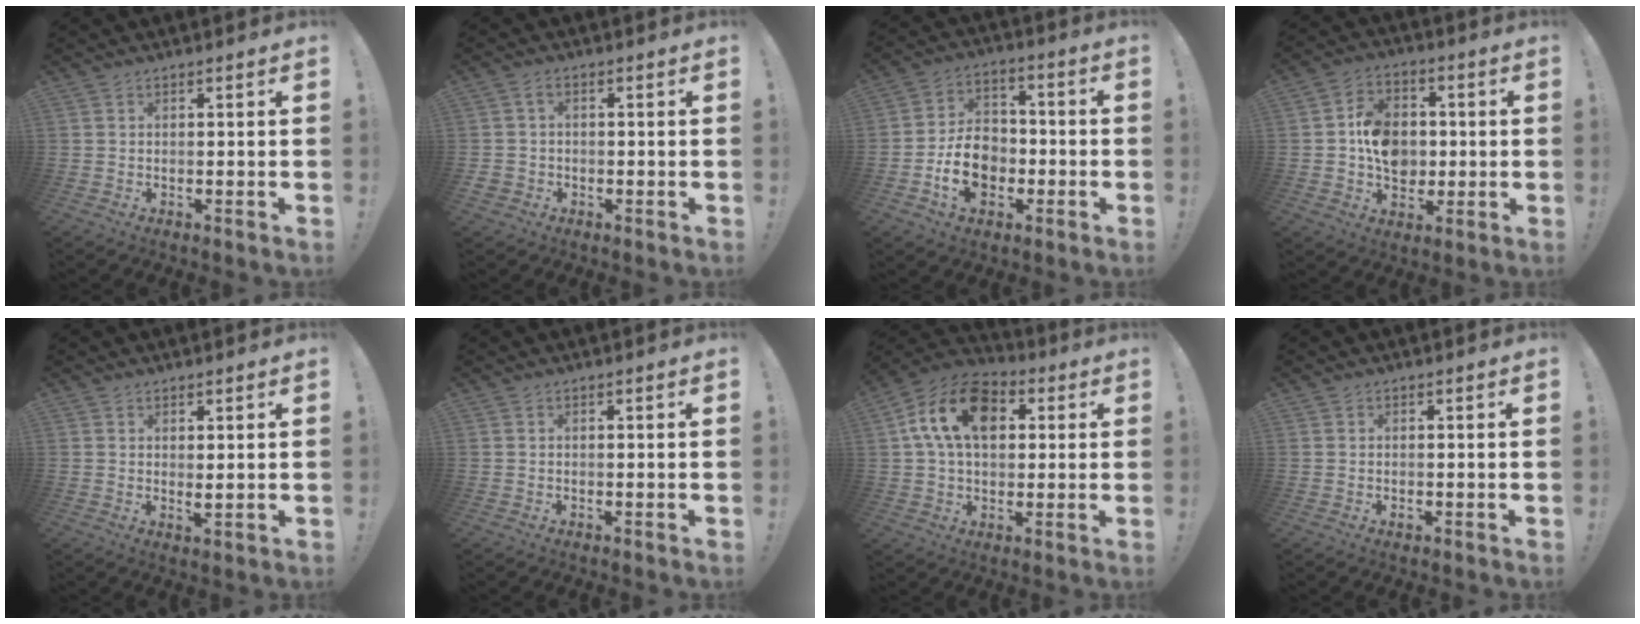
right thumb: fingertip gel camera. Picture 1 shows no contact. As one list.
[{"total": 2.5, "force": [-0.4, 2.2, 1.1], "torque": [-0.025, 0.004, -0.005]}, {"total": 12.8, "force": [-4.3, 9.8, 7.0], "torque": [-0.122, 0.032, -0.071]}, {"total": 12.6, "force": [-0.6, 10.5, 7.0], "torque": [-0.110, 0.015, -0.003]}, {"total": 1.8, "force": [1.3, 0.5, 1.2], "torque": [-0.013, -0.015, 0.022]}, {"total": 0.0}, {"total": 17.2, "force": [5.1, 11.3, 11.9], "torque": [-0.197, 0.001, 0.094]}, {"total": 0.5, "force": [-0.3, 0.5, 0.1], "torque": [0.006, -0.001, -0.005]}]